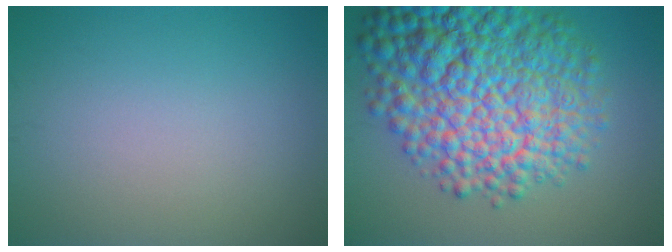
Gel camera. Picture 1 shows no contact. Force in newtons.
{"total": 14.0, "press": 14.0, "slide": 0.4}